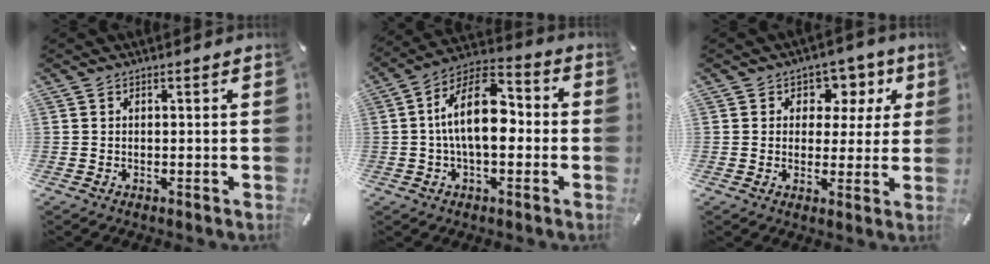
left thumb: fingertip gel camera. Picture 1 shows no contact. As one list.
[{"total": 14.7, "force": [-0.2, 7.9, 12.4], "torque": [-0.231, 0.000, -0.005]}, {"total": 7.7, "force": [1.8, 6.7, 3.2], "torque": [-0.033, -0.006, 0.027]}]